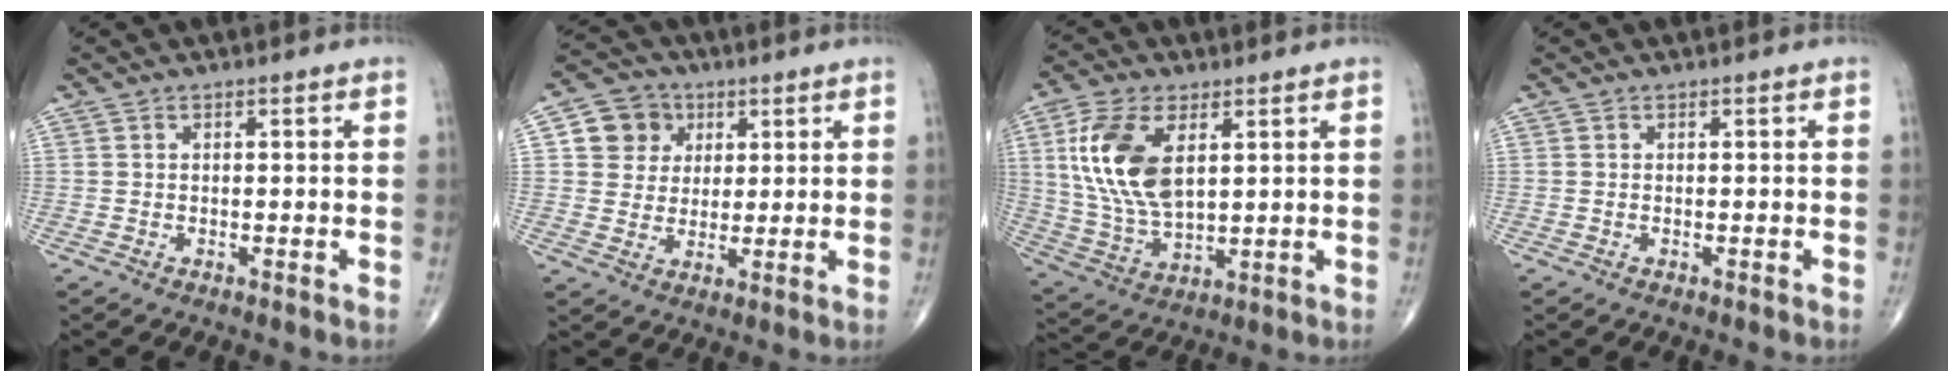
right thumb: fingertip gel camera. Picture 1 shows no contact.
{"total": 8.2, "force": [2.6, 7.4, 2.4], "torque": [-0.008, -0.004, 0.042]}
{"total": 15.3, "force": [4.4, 8.1, 12.2], "torque": [-0.249, -0.013, 0.092]}
{"total": 0.0}